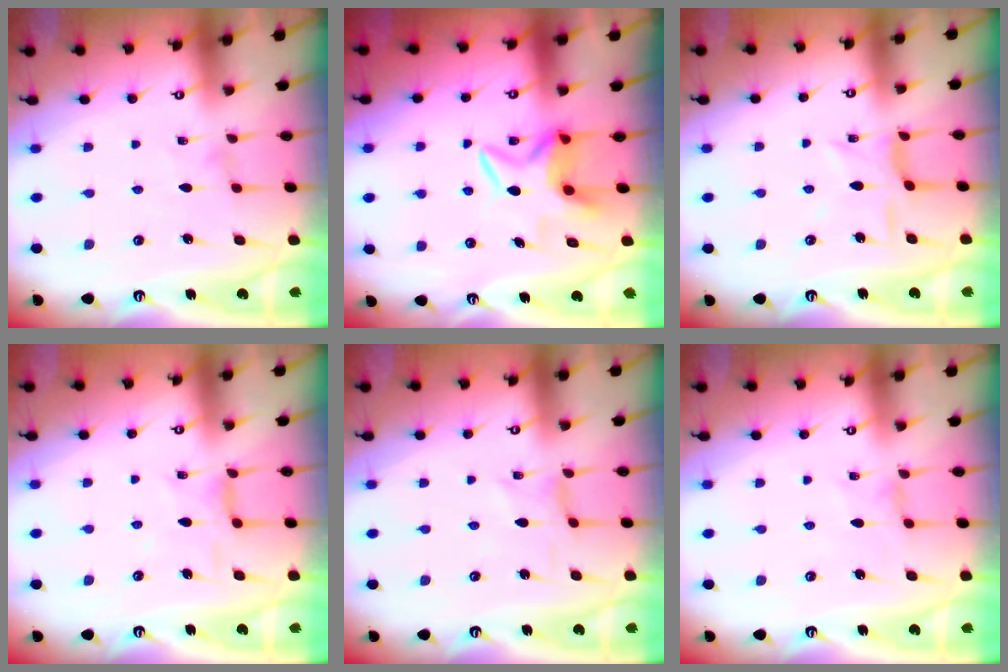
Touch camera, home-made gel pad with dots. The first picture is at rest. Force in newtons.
{"total": 6.2, "press": 6.2, "slide": 1.1}
{"total": 6.1, "press": 6.1, "slide": 0.4}
{"total": 4.8, "press": 4.8, "slide": 0.5}
{"total": 0.0}
{"total": 1.0, "press": 1.0, "slide": 0.2}